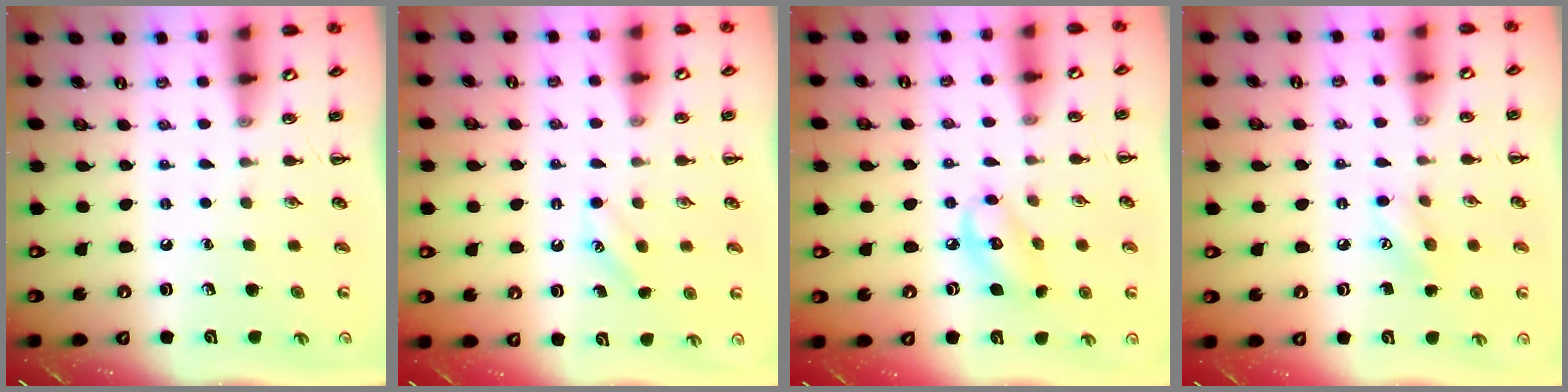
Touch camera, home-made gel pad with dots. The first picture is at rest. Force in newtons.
{"total": 3.0, "press": 2.9, "slide": 0.7}
{"total": 7.9, "press": 7.8, "slide": 1.2}
{"total": 5.6, "press": 5.5, "slide": 1.1}